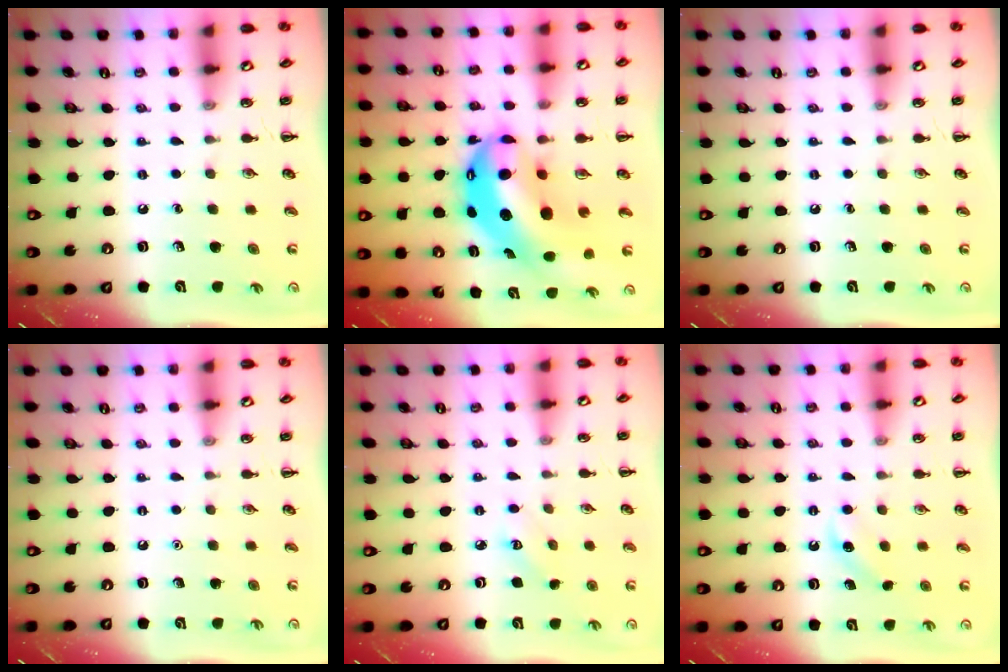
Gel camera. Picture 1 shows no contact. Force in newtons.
{"total": 15.2, "press": 14.7, "slide": 4.0}
{"total": 0.0}
{"total": 1.6, "press": 1.6, "slide": 0.1}
{"total": 2.9, "press": 2.8, "slide": 0.8}
{"total": 3.9, "press": 3.8, "slide": 1.0}